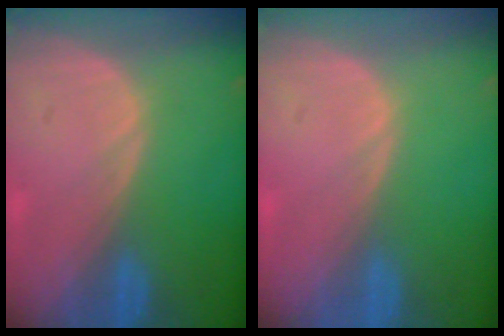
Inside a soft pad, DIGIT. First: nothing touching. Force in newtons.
{"total": 0.0}